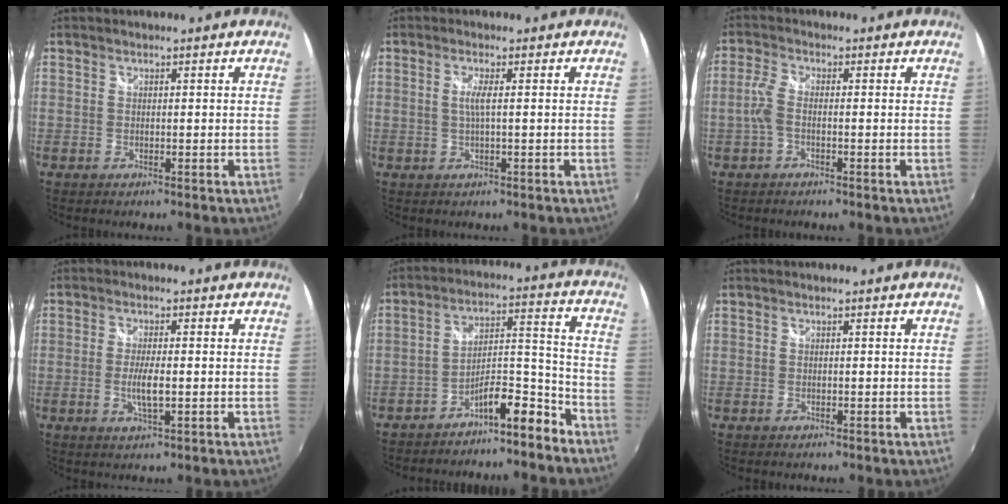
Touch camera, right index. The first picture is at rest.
{"total": 2.1, "force": [0.1, -0.3, 2.1], "torque": [-0.041, -0.001, 0.000]}
{"total": 3.1, "force": [-0.9, 1.0, 2.8], "torque": [-0.066, 0.004, -0.020]}
{"total": 4.1, "force": [-0.7, 0.7, 4.0], "torque": [-0.078, -0.009, -0.014]}
{"total": 8.9, "force": [-7.3, 1.6, 4.8], "torque": [-0.078, 0.040, -0.115]}
{"total": 0.0}